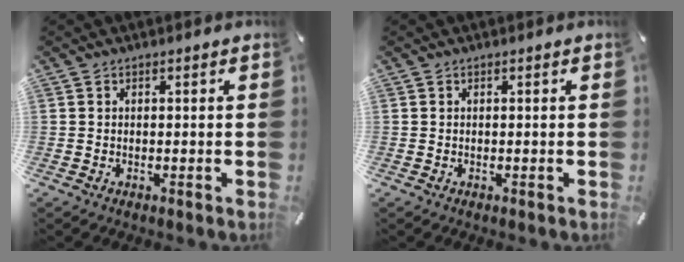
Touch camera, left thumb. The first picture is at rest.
{"total": 0.0}